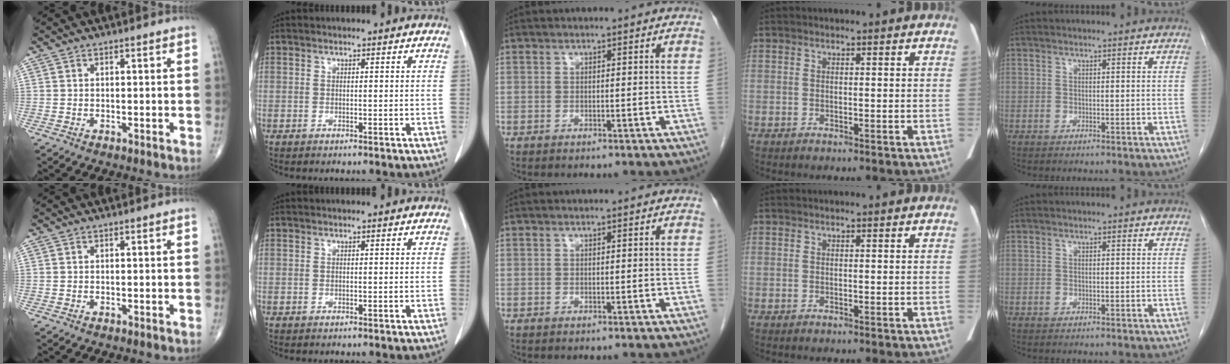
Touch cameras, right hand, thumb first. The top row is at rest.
{}